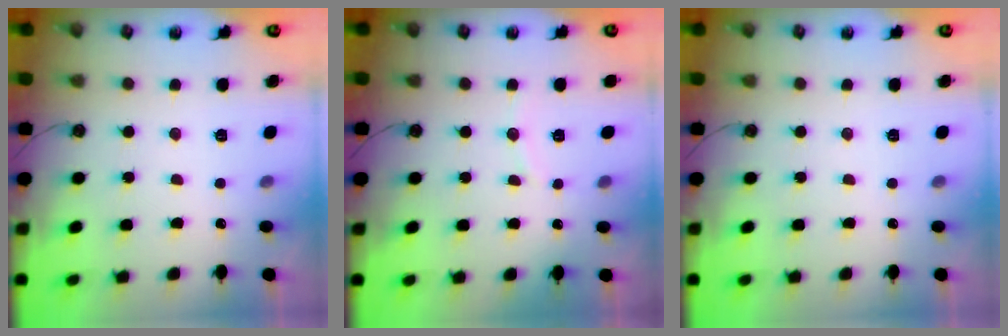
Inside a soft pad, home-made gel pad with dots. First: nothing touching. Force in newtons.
{"total": 3.4, "press": 3.3, "slide": 0.4}
{"total": 0.0}